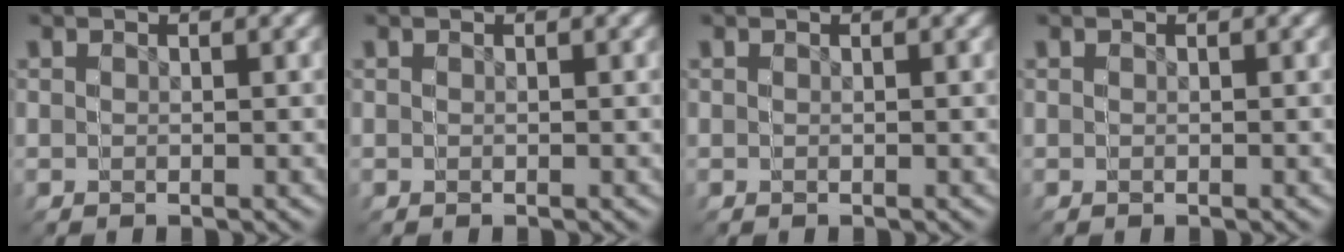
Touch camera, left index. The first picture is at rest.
{"total": 0.0}
{"total": 0.0}
{"total": 0.0}